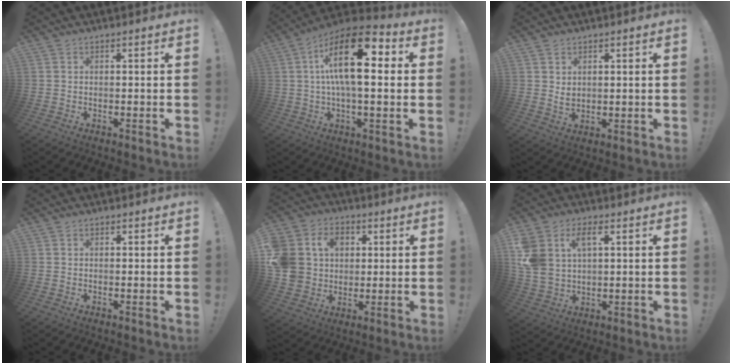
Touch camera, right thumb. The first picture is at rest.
{"total": 19.4, "force": [4.2, 7.7, 17.3], "torque": [-0.298, -0.008, 0.062]}
{"total": 3.0, "force": [1.4, 2.1, 1.6], "torque": [-0.009, -0.012, 0.023]}
{"total": 0.0}
{"total": 13.9, "force": [2.1, 12.3, 6.0], "torque": [-0.123, 0.003, 0.048]}
{"total": 9.5, "force": [4.0, 6.2, 5.9], "torque": [-0.133, -0.006, 0.075]}